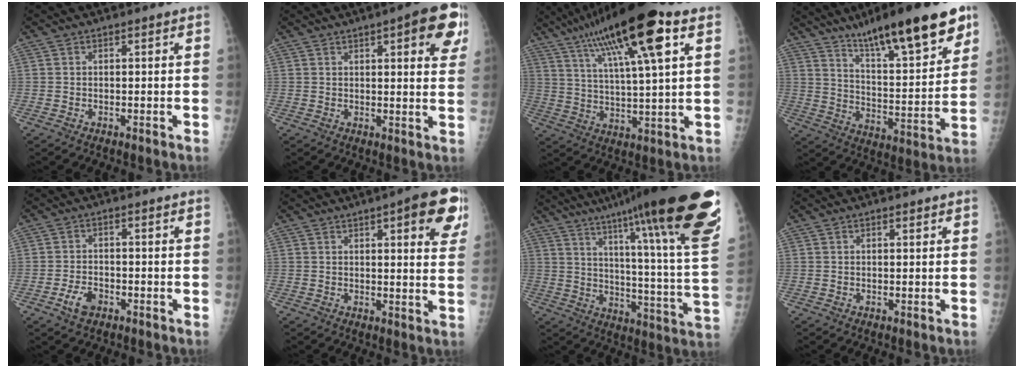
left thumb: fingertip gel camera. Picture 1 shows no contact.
{"total": 10.1, "force": [4.7, 2.8, 8.5], "torque": [-0.075, -0.012, 0.049]}
{"total": 21.0, "force": [11.0, 3.5, 17.5], "torque": [-0.302, -0.006, 0.189]}
{"total": 22.6, "force": [14.8, 4.7, 16.5], "torque": [-0.229, -0.057, 0.236]}
{"total": 4.0, "force": [-2.0, 2.4, 2.4], "torque": [-0.042, 0.012, -0.035]}
{"total": 11.3, "force": [5.5, 3.0, 9.4], "torque": [-0.084, -0.017, 0.061]}
{"total": 32.8, "force": [22.5, 2.5, 23.8], "torque": [-0.288, -0.098, 0.321]}
{"total": 0.8, "force": [0.6, 0.3, 0.5], "torque": [-0.010, -0.002, 0.009]}